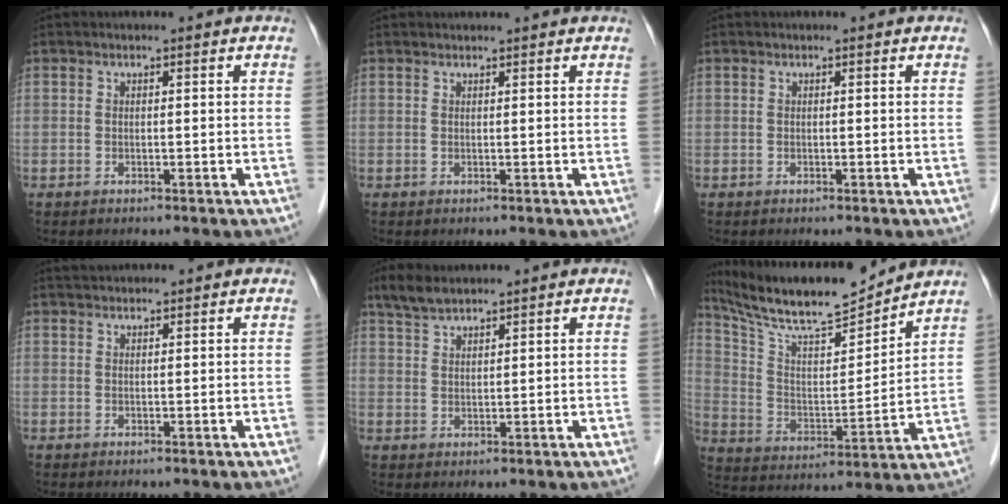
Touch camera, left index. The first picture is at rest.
{"total": 2.7, "force": [2.6, -0.2, 0.7], "torque": [-0.010, 0.017, 0.033]}
{"total": 0.0}
{"total": 1.8, "force": [1.7, 0.3, 0.4], "torque": [-0.011, 0.022, 0.033]}
{"total": 3.8, "force": [3.4, 0.7, 1.7], "torque": [-0.042, 0.013, 0.070]}
{"total": 16.3, "force": [14.9, 1.2, 6.3], "torque": [-0.125, 0.000, 0.263]}